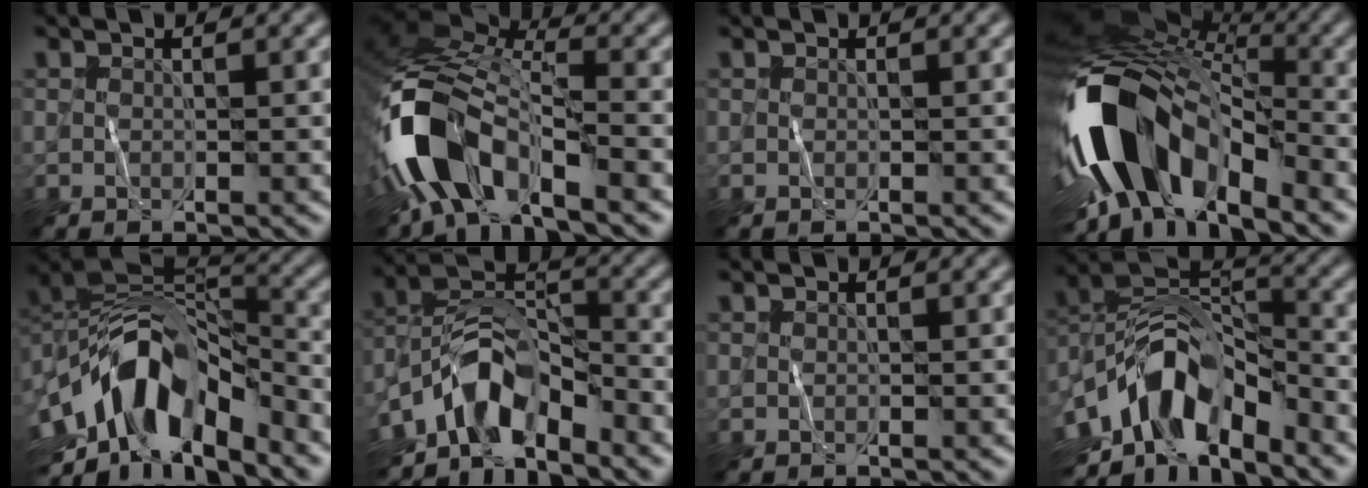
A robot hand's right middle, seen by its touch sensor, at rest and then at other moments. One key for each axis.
{"total": 11.0, "fx": -5.6, "fy": 5.2, "fz": 7.9, "tx": -0.151, "ty": 0.003, "tz": -0.114}
{"total": 0.0}
{"total": 14.1, "fx": -4.8, "fy": 7.5, "fz": 11.0, "tx": -0.208, "ty": 0.009, "tz": -0.097}
{"total": 12.8, "fx": -5.4, "fy": 6.4, "fz": 9.7, "tx": -0.162, "ty": 0.007, "tz": -0.100}
{"total": 7.1, "fx": -5.0, "fy": 3.1, "fz": 3.9, "tx": -0.051, "ty": 0.007, "tz": -0.103}
{"total": 0.0}
{"total": 10.9, "fx": -5.9, "fy": 4.9, "fz": 7.7, "tx": -0.127, "ty": 0.008, "tz": -0.115}